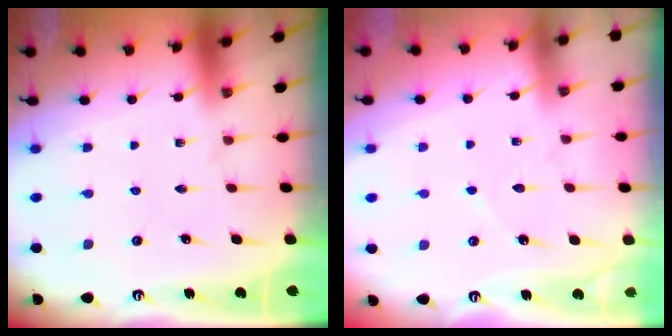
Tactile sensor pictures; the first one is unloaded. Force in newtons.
{"total": 3.8, "press": 3.7, "slide": 0.5}